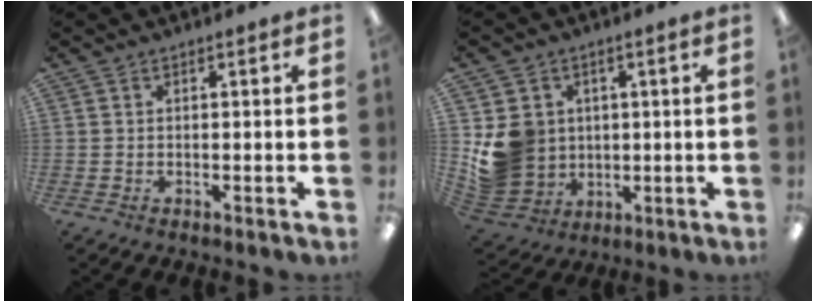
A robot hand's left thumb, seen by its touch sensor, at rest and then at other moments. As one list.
[{"total": 10.1, "force": [1.5, 9.6, 2.8], "torque": [-0.075, -0.004, 0.041]}]